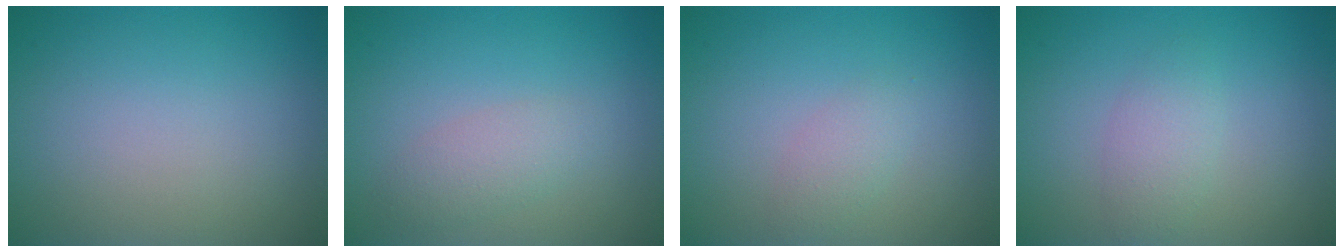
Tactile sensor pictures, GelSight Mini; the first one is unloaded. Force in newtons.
{"total": 2.1, "press": 2.1, "slide": 0.0}
{"total": 1.5, "press": 1.5, "slide": 0.1}
{"total": 2.1, "press": 2.0, "slide": 0.0}